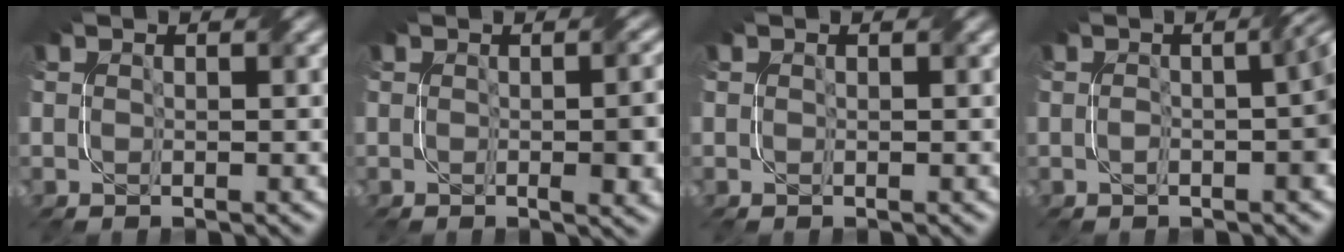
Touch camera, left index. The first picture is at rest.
{"total": 4.4, "force": [-0.4, 1.3, 4.2], "torque": [-0.039, 0.004, -0.001]}
{"total": 0.0}
{"total": 3.7, "force": [-0.6, 1.0, 3.5], "torque": [-0.048, 0.010, -0.012]}